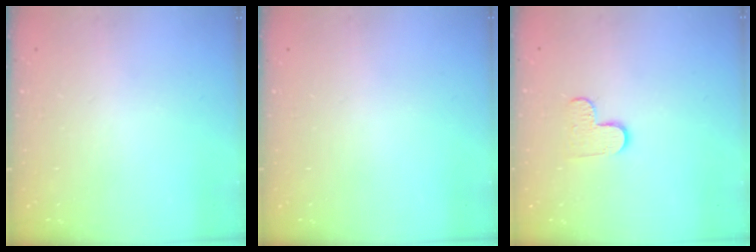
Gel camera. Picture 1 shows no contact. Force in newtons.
{"total": 0.0}
{"total": 6.2, "press": 6.2, "slide": 0.5}